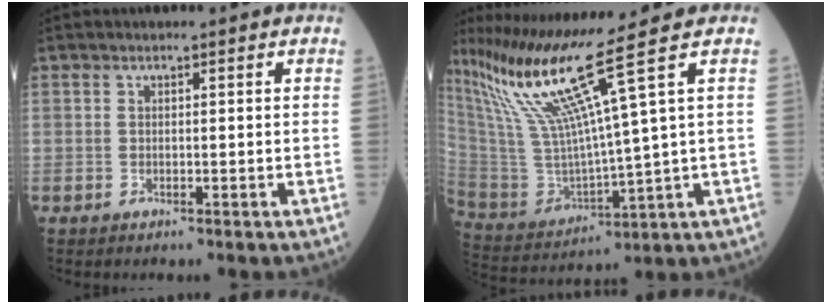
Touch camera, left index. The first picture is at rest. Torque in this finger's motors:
{"motor_torque": [0.13, -0.70, 0.67, 0.21]}